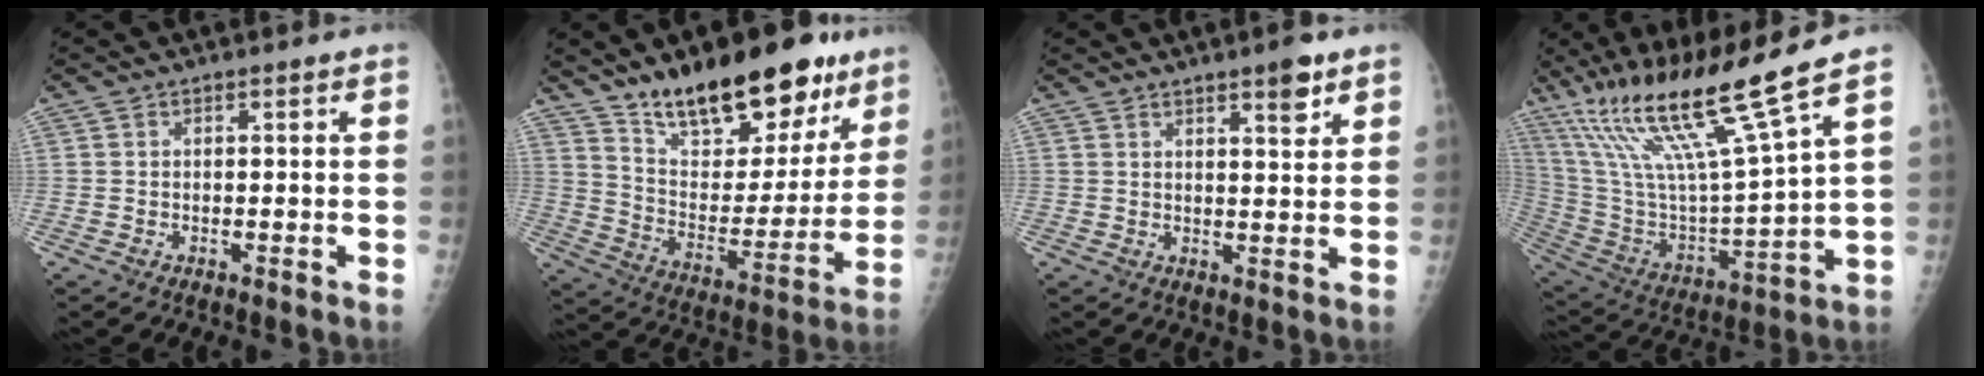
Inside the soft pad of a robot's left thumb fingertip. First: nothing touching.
{"total": 23.4, "force": [16.4, 10.1, 13.2], "torque": [-0.152, -0.083, 0.262]}
{"total": 4.8, "force": [3.2, 1.1, 3.4], "torque": [-0.041, -0.020, 0.045]}
{"total": 21.3, "force": [14.1, 0.8, 15.9], "torque": [-0.286, -0.059, 0.268]}